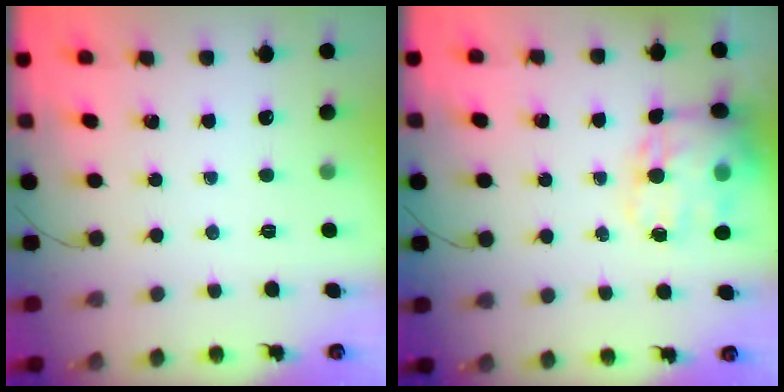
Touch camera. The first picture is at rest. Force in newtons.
{"total": 17.8, "press": 17.3, "slide": 4.0}